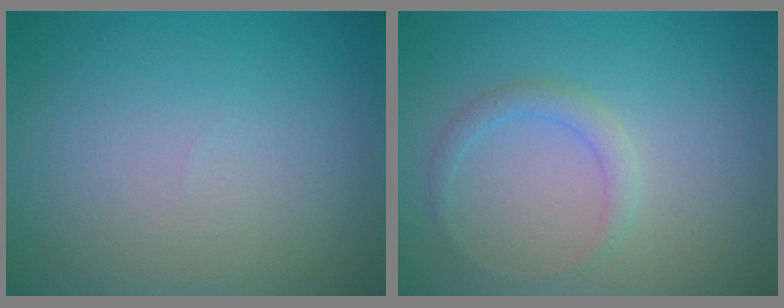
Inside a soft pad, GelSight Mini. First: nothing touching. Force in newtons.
{"total": 1.5, "press": 1.5, "slide": 0.0}